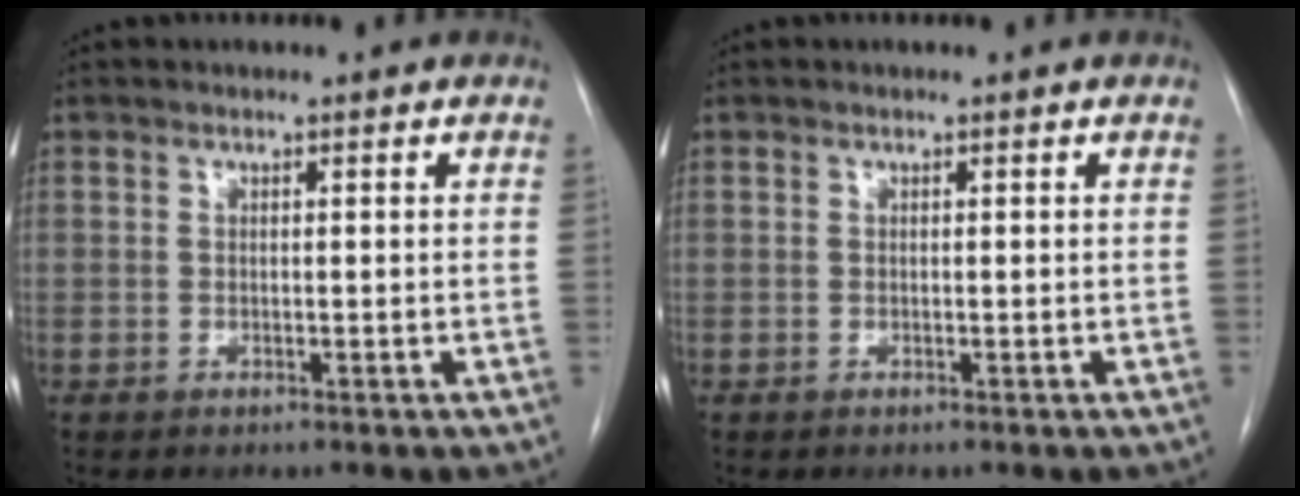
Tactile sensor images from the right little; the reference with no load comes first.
{"total": 0.0}